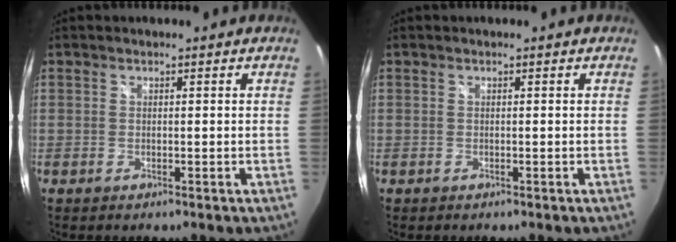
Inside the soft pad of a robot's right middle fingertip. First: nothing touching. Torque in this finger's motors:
{"motor_torque": [-0.19, -0.04, -0.03, 0.00]}